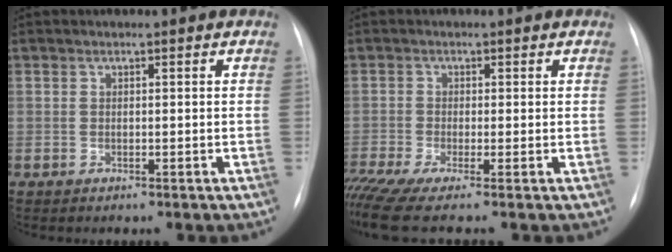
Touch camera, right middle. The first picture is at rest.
{"total": 6.5, "force": [-4.9, -0.4, 4.3], "torque": [-0.082, -0.018, -0.091]}